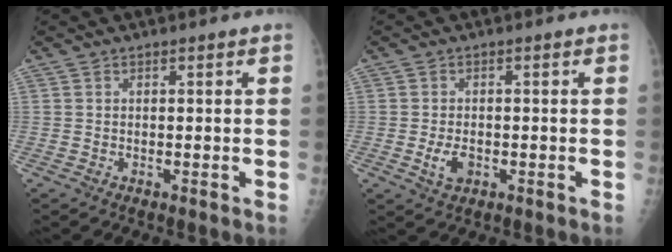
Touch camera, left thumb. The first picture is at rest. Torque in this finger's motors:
{"motor_torque": [0.08, 0.04, 0.43, 0.10, 0.04]}